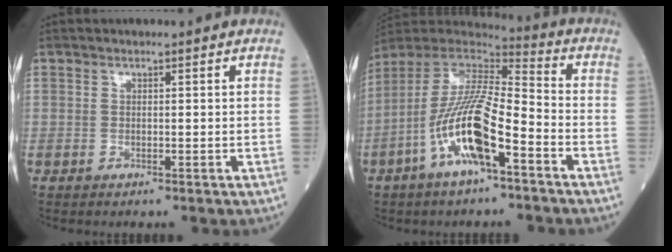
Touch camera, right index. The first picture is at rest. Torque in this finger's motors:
{"motor_torque": [1.83, -0.31, 1.05, 0.21]}